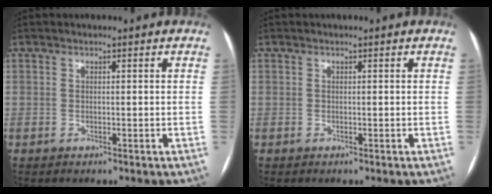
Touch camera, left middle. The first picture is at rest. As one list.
[{"total": 0.0}]